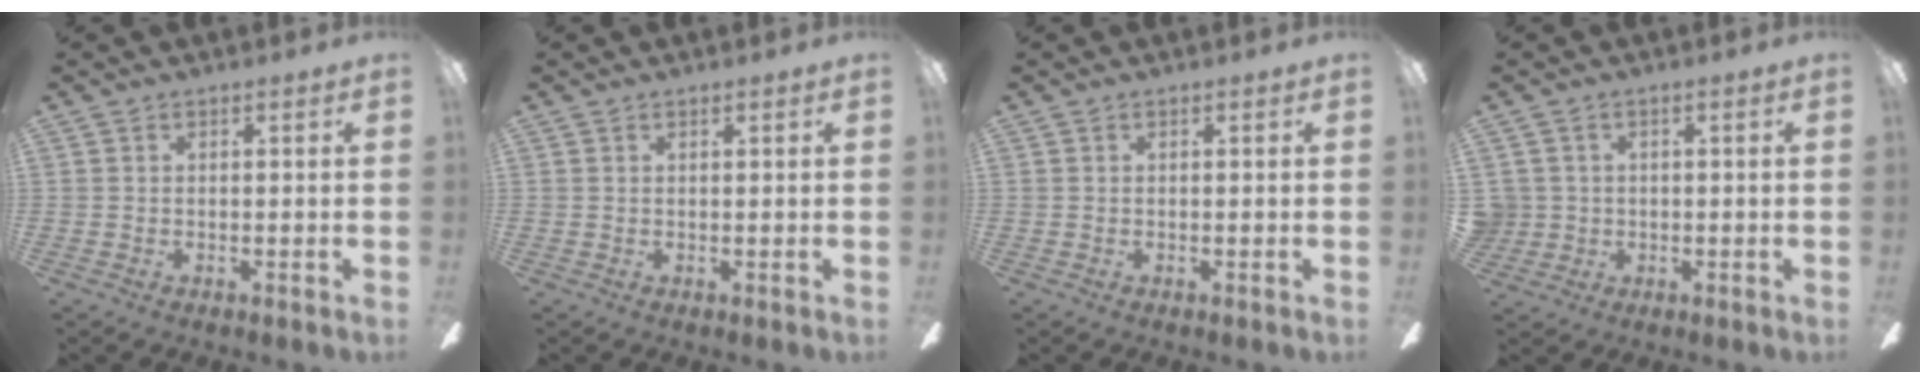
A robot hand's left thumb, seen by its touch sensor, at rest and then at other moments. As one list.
[{"total": 0.7, "force": [0.7, 0.1, 0.3], "torque": [-0.007, 0.000, 0.012]}, {"total": 0.0}, {"total": 3.2, "force": [0.6, 3.1, 0.2], "torque": [-0.013, 0.009, 0.011]}]